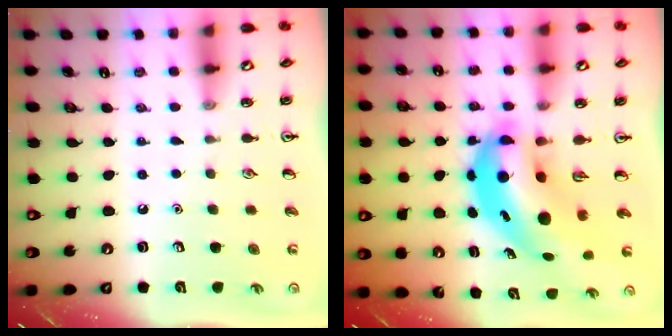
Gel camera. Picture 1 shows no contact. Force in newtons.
{"total": 10.6, "press": 10.2, "slide": 2.9}